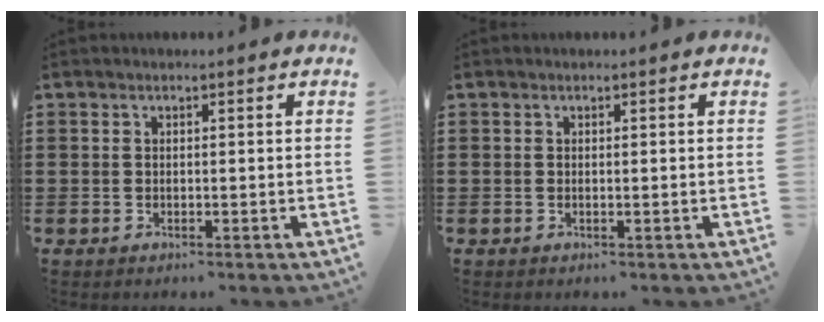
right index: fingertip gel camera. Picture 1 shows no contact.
{"total": 0.0}